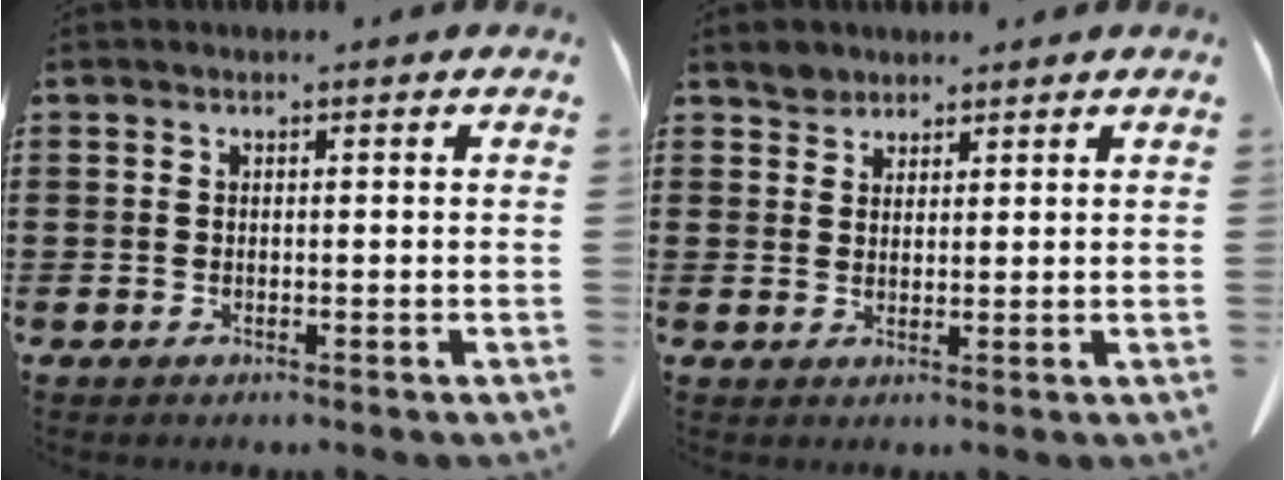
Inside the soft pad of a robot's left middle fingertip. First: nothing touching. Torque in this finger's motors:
{"motor_torque": [0.01, 0.01, 0.00, 0.00]}